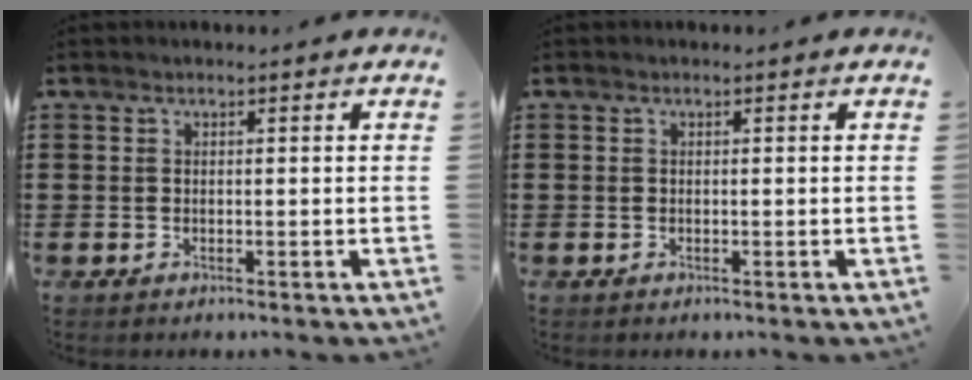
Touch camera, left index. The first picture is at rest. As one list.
[{"total": 0.0}]